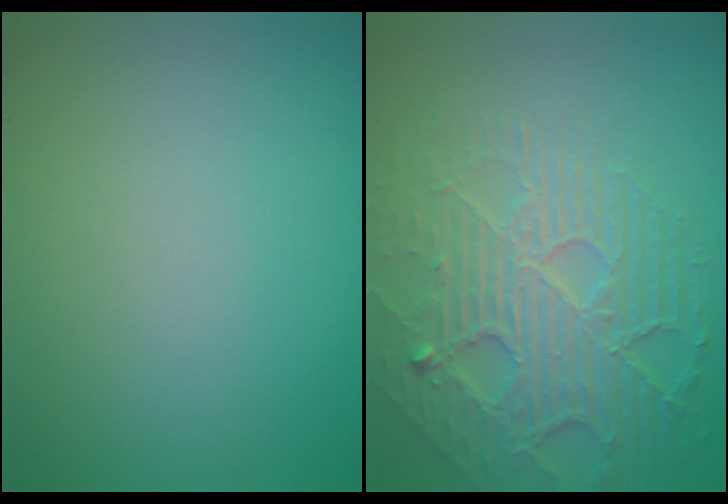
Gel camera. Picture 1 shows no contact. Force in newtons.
{"total": 6.9, "press": 5.0, "slide": 4.7}